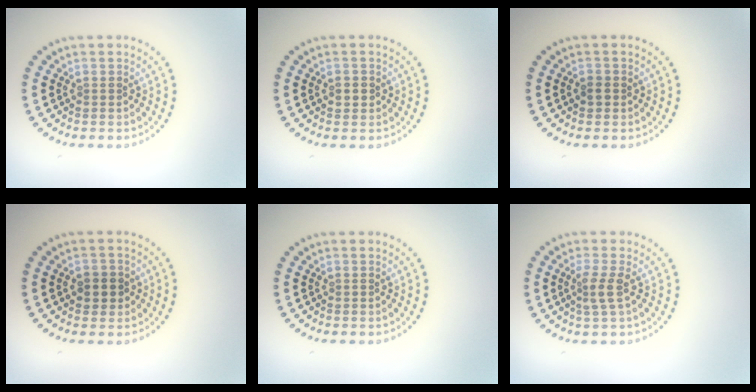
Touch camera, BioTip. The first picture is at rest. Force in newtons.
{"total": 1.0, "press": 0.9, "slide": 0.1}
{"total": 1.0, "press": 1.0, "slide": 0.1}
{"total": 1.9, "press": 1.8, "slide": 0.6}
{"total": 0.0}
{"total": 1.9, "press": 1.4, "slide": 1.3}